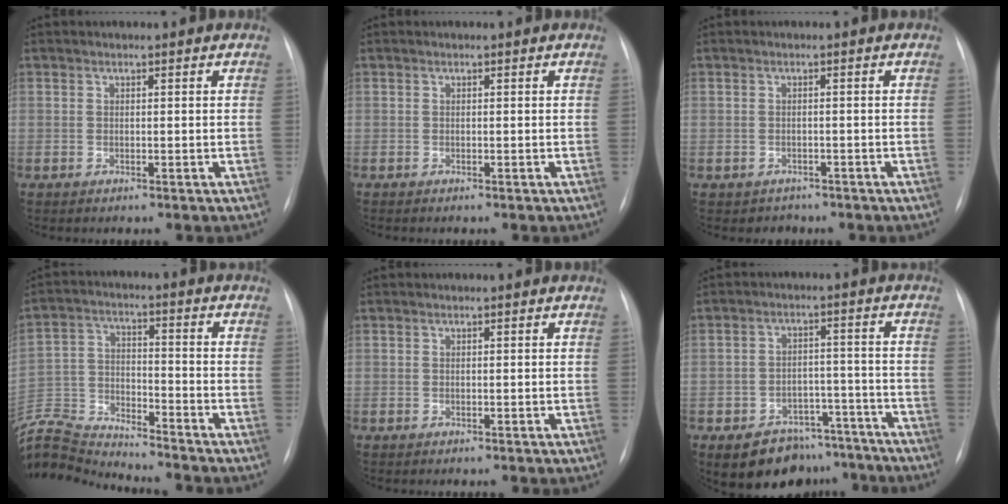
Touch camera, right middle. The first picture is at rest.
{"total": 0.0}
{"total": 1.9, "force": [-1.3, 1.3, -0.3], "torque": [-0.007, 0.007, -0.018]}
{"total": 14.3, "force": [-14.2, -0.2, 1.7], "torque": [-0.036, 0.022, -0.255]}
{"total": 0.0}
{"total": 10.6, "force": [-8.1, 6.3, 2.8], "torque": [-0.020, 0.034, -0.110]}